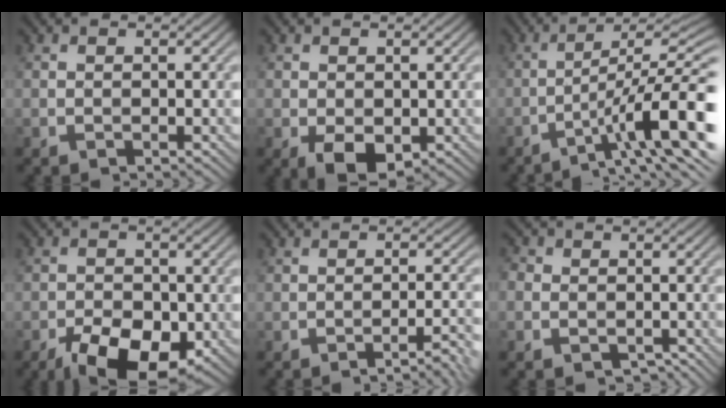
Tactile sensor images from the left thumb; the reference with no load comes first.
{"total": 3.8, "force": [-1.2, 2.4, 2.7], "torque": [-0.054, -0.009, -0.018]}
{"total": 12.7, "force": [-4.9, 2.7, 11.4], "torque": [-0.184, 0.012, -0.080]}
{"total": 9.1, "force": [-4.9, 4.7, 6.0], "torque": [-0.107, -0.016, -0.081]}
{"total": 4.0, "force": [-2.6, 0.5, 3.0], "torque": [-0.044, 0.014, -0.047]}
{"total": 4.1, "force": [-1.7, 3.6, 1.2], "torque": [-0.024, 0.004, -0.043]}